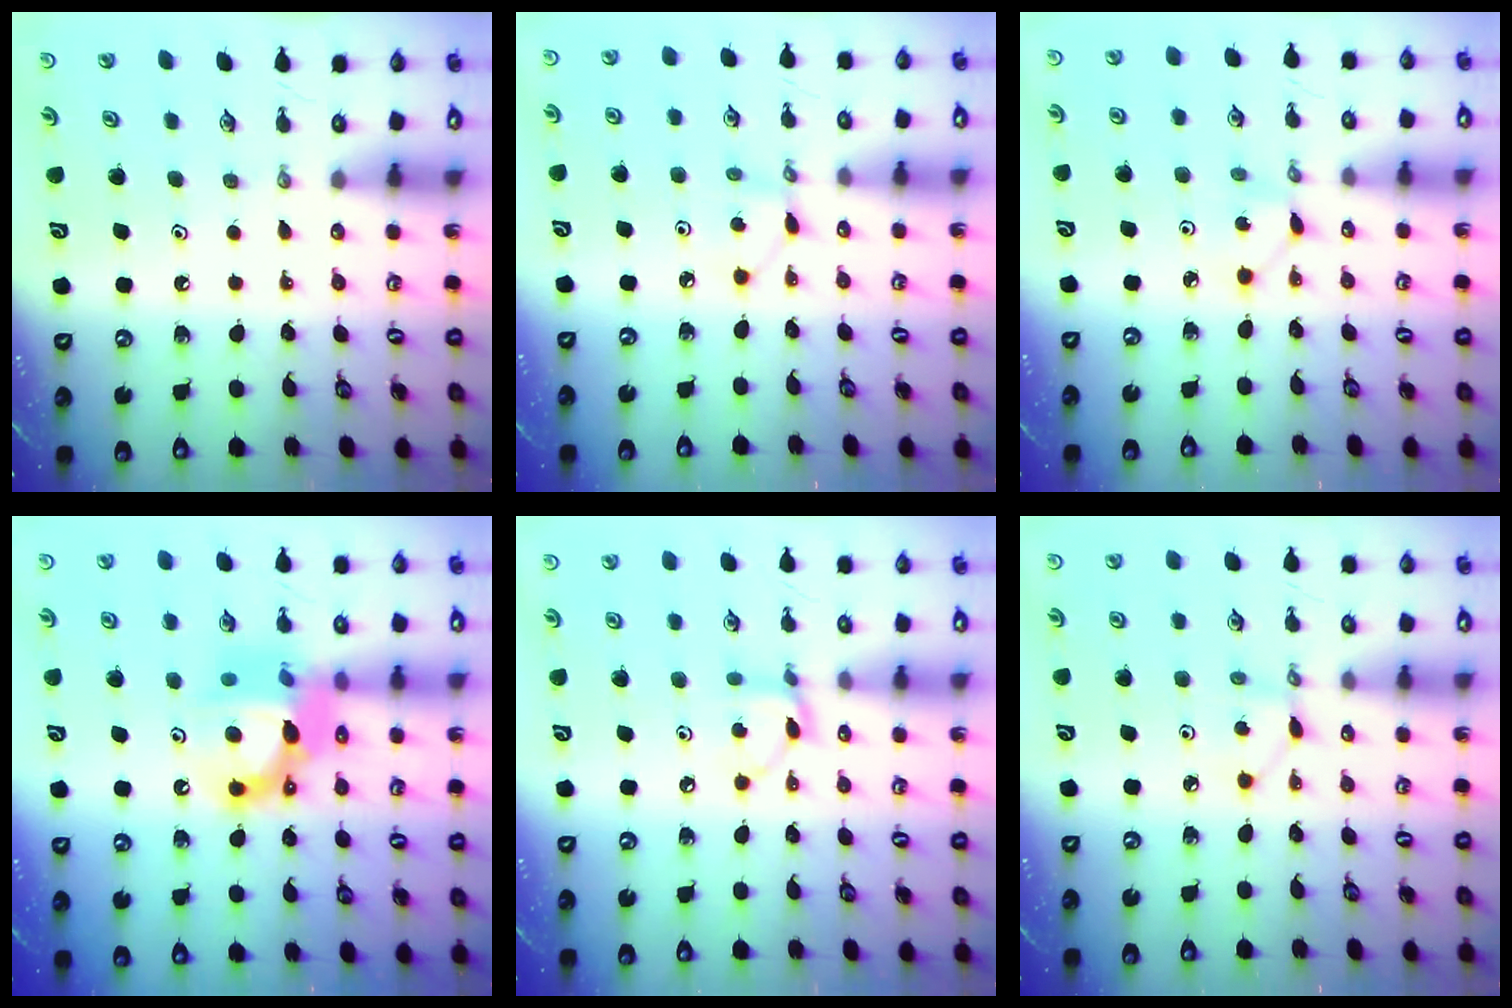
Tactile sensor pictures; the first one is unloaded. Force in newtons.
{"total": 2.2, "press": 2.2, "slide": 0.1}
{"total": 2.2, "press": 2.2, "slide": 0.3}
{"total": 13.9, "press": 13.8, "slide": 1.2}
{"total": 5.5, "press": 5.5, "slide": 0.2}
{"total": 2.2, "press": 2.2, "slide": 0.1}